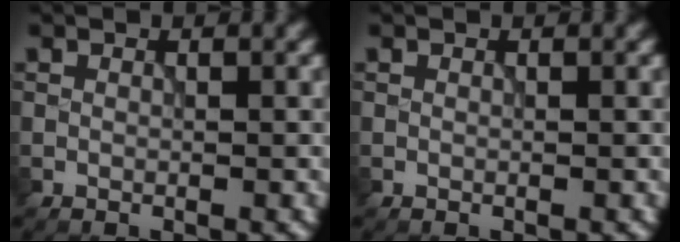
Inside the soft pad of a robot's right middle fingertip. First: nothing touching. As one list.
[{"total": 0.0}]